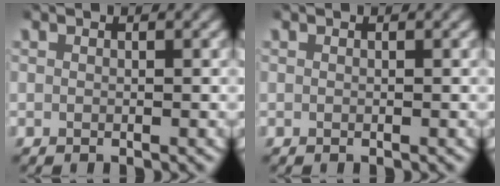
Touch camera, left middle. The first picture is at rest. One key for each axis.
{"total": 0.0}